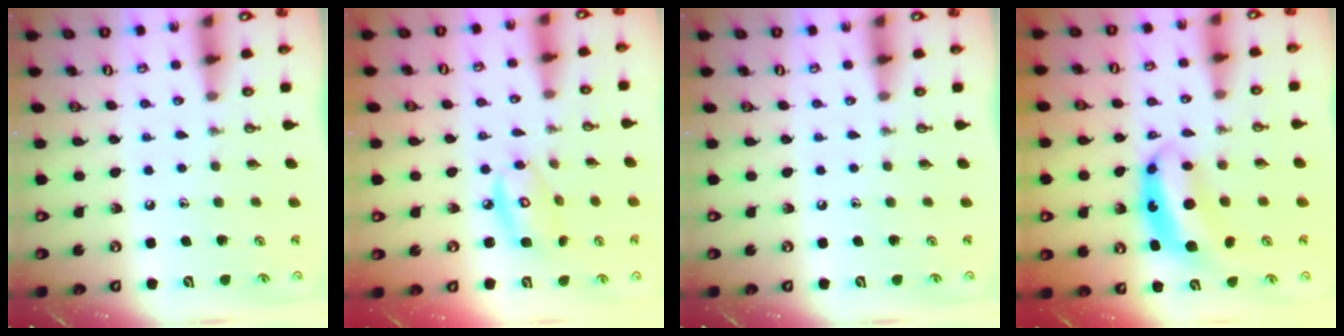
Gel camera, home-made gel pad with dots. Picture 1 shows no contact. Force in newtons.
{"total": 8.5, "press": 8.5, "slide": 0.5}
{"total": 0.0}
{"total": 7.7, "press": 7.7, "slide": 0.7}